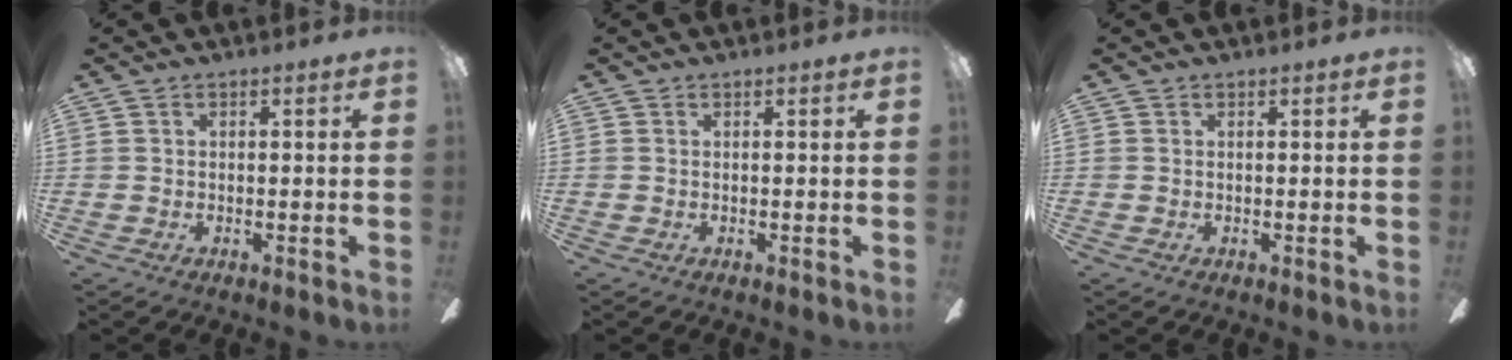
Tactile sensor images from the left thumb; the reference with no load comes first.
{"total": 0.0}
{"total": 0.0}